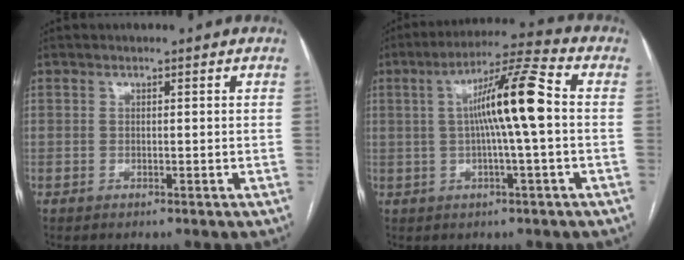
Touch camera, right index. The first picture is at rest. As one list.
[{"total": 10.9, "force": [0.6, -0.1, 10.9], "torque": [-0.189, 0.019, 0.004]}]